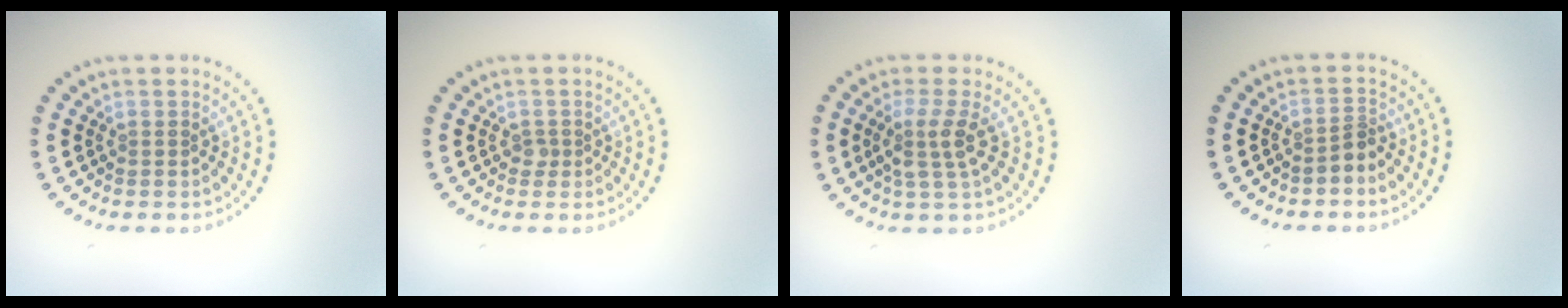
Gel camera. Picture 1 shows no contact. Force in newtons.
{"total": 0.7, "press": 0.5, "slide": 0.6}
{"total": 2.7, "press": 2.2, "slide": 1.6}
{"total": 1.7, "press": 1.2, "slide": 1.2}